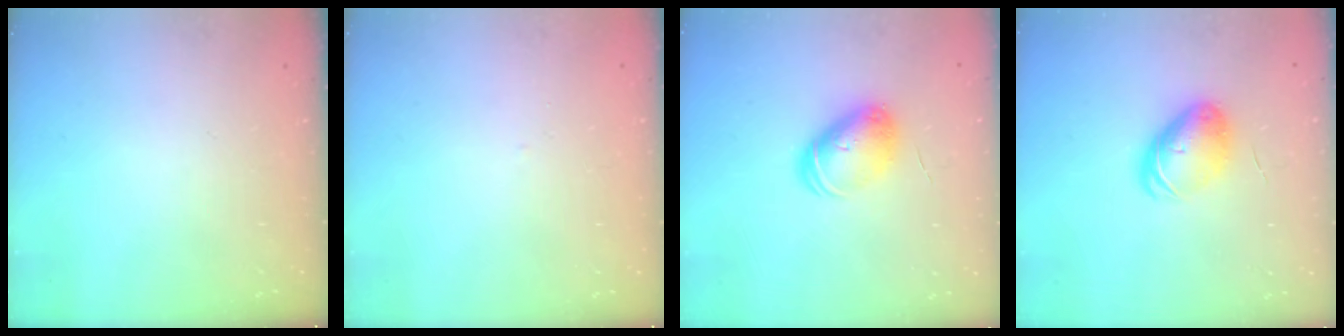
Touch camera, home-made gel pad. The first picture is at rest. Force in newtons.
{"total": 1.6, "press": 1.6, "slide": 0.3}
{"total": 8.4, "press": 8.4, "slide": 0.6}
{"total": 9.3, "press": 9.2, "slide": 1.3}